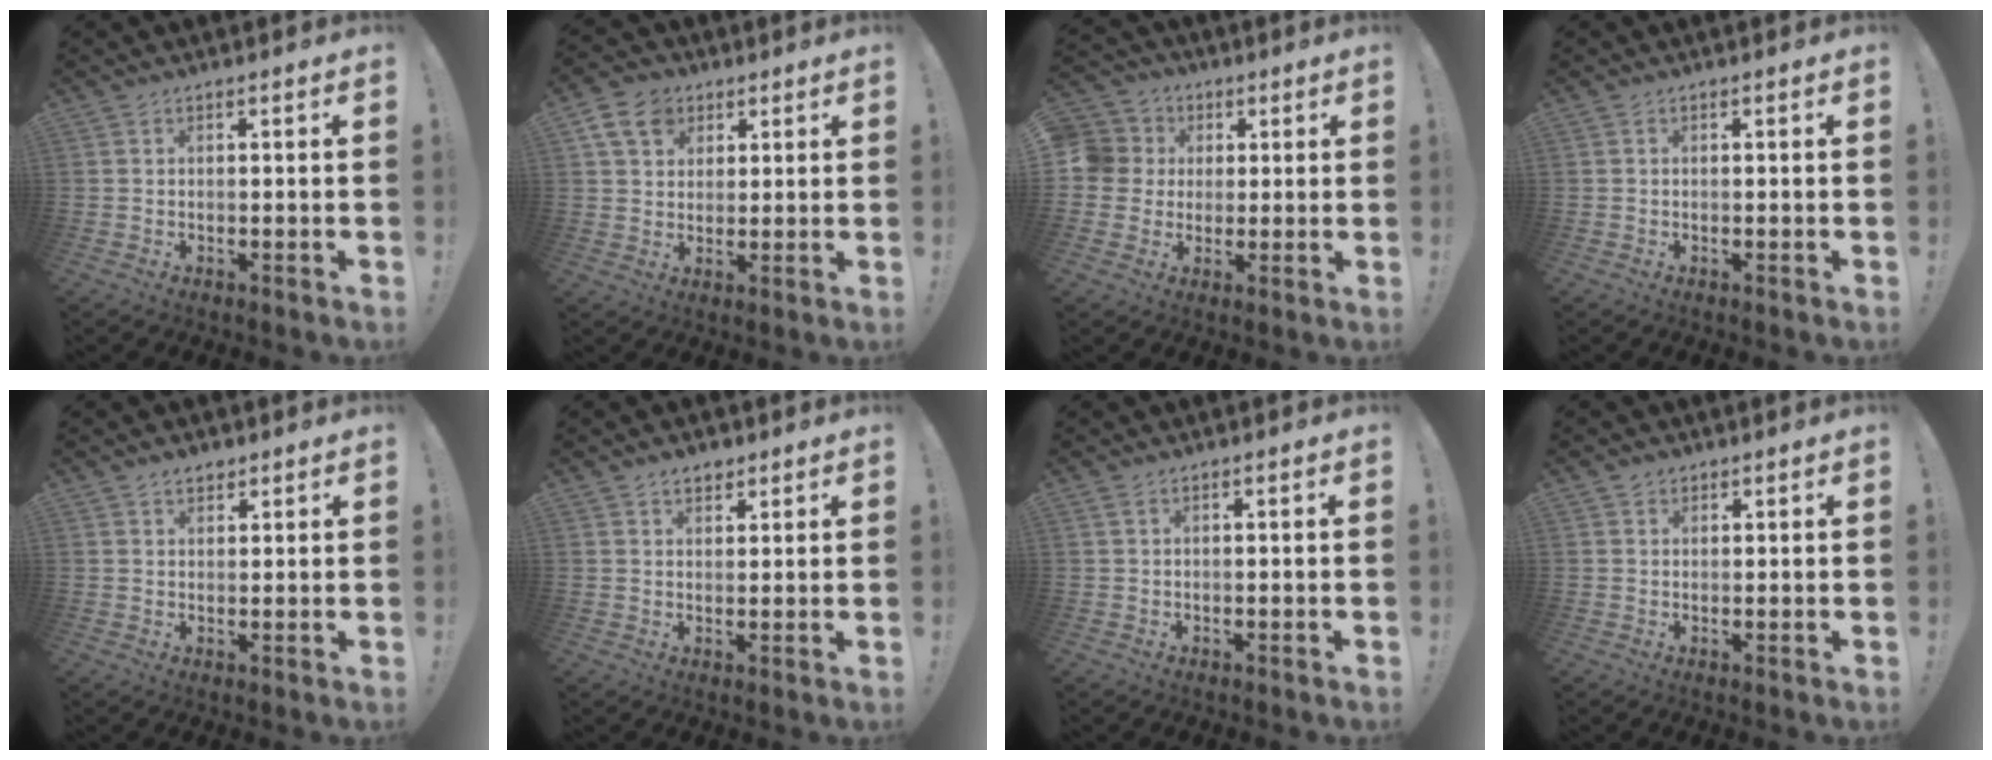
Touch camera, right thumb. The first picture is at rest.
{"total": 9.7, "force": [4.3, 7.7, 3.9], "torque": [-0.062, -0.012, 0.088]}
{"total": 9.3, "force": [0.9, 9.0, 2.3], "torque": [-0.044, 0.004, 0.022]}
{"total": 0.0}
{"total": 2.9, "force": [2.3, 1.6, 0.9], "torque": [0.000, -0.014, 0.039]}
{"total": 3.6, "force": [2.7, 2.1, 1.1], "torque": [-0.005, -0.014, 0.047]}
{"total": 0.9, "force": [0.5, 0.2, 0.7], "torque": [-0.019, 0.003, 0.011]}
{"total": 1.6, "force": [1.2, 1.0, 0.4], "torque": [0.000, -0.004, 0.022]}